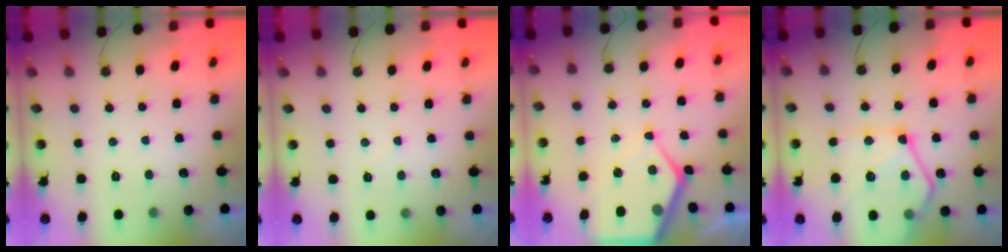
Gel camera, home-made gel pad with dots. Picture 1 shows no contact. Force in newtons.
{"total": 3.9, "press": 3.9, "slide": 0.5}
{"total": 11.1, "press": 11.1, "slide": 1.2}
{"total": 18.3, "press": 18.3, "slide": 1.4}